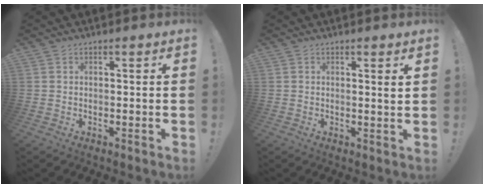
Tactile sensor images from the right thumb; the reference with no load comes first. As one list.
[{"total": 1.7, "force": [1.0, -0.3, 1.3], "torque": [-0.012, -0.009, 0.013]}]